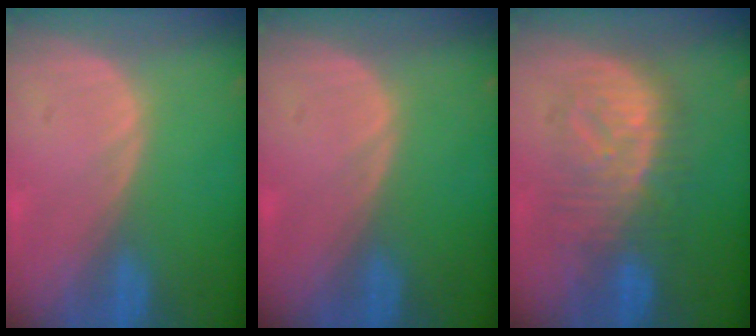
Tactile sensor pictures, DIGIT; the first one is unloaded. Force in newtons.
{"total": 0.0}
{"total": 8.5, "press": 8.5, "slide": 0.2}